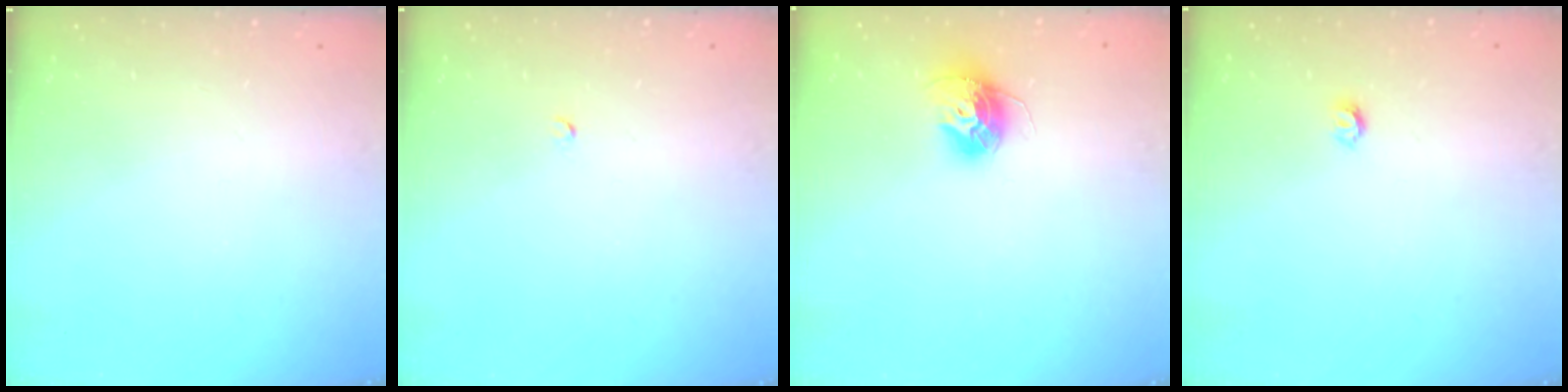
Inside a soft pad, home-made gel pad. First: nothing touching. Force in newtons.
{"total": 2.0, "press": 2.0, "slide": 0.3}
{"total": 11.9, "press": 11.9, "slide": 0.9}
{"total": 3.2, "press": 3.2, "slide": 0.3}